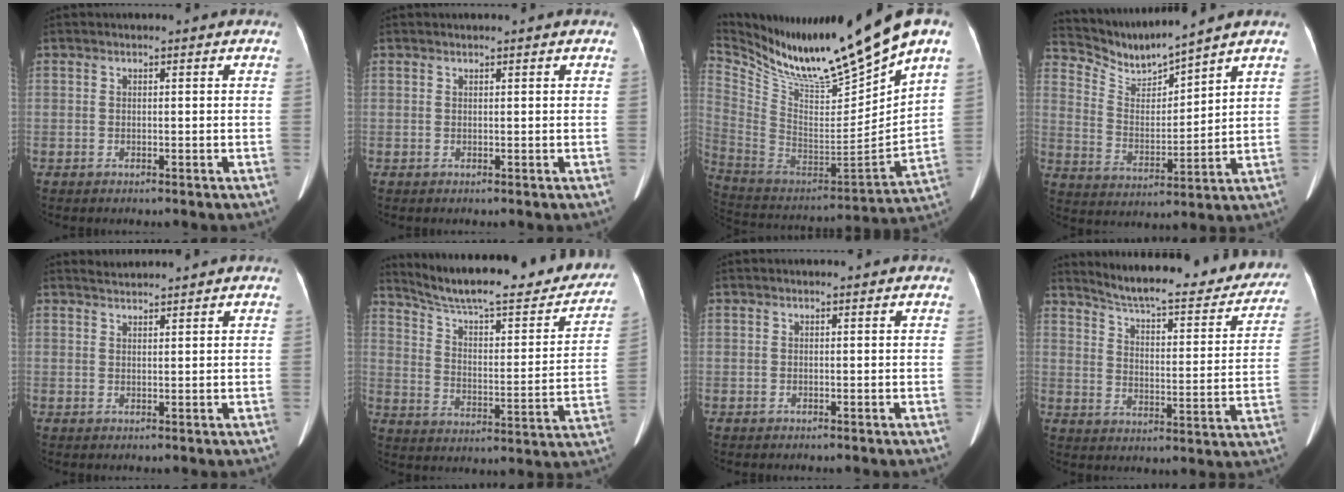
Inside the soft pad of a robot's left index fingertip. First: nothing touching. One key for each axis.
{"total": 0.8, "fx": 0.8, "fy": 0.1, "fz": 0.2, "tx": -0.007, "ty": 0.013, "tz": 0.015}
{"total": 21.6, "fx": 17.5, "fy": 0.2, "fz": 12.6, "tx": -0.221, "ty": -0.032, "tz": 0.322}
{"total": 8.5, "fx": 8.4, "fy": -0.9, "fz": 1.2, "tx": -0.041, "ty": -0.005, "tz": 0.179}
{"total": 2.1, "fx": 2.1, "fy": -0.2, "fz": -0.1, "tx": -0.003, "ty": 0.015, "tz": 0.045}
{"total": 27.0, "fx": 23.5, "fy": 4.6, "fz": 12.6, "tx": -0.186, "ty": -0.038, "tz": 0.316}
{"total": 0.0}
{"total": 25.8, "fx": 23.1, "fy": 5.1, "fz": 10.3, "tx": -0.145, "ty": -0.049, "tz": 0.290}